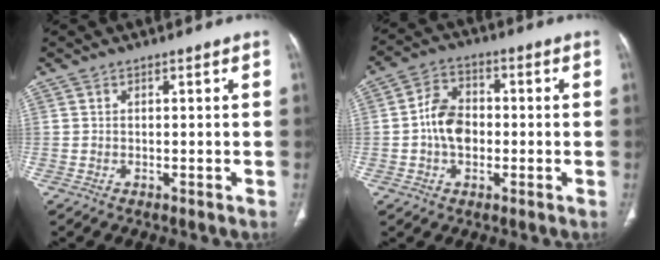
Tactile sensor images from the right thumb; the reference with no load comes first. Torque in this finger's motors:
{"motor_torque": [1.12, 1.40, 0.92, -0.23, 0.08]}